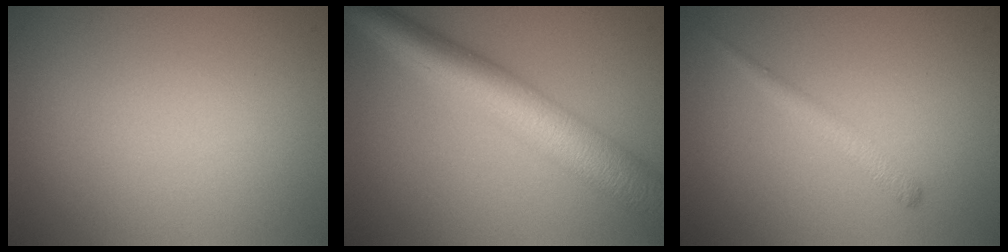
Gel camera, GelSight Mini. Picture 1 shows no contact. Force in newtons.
{"total": 8.0, "press": 8.0, "slide": 0.3}
{"total": 1.6, "press": 1.6, "slide": 0.0}